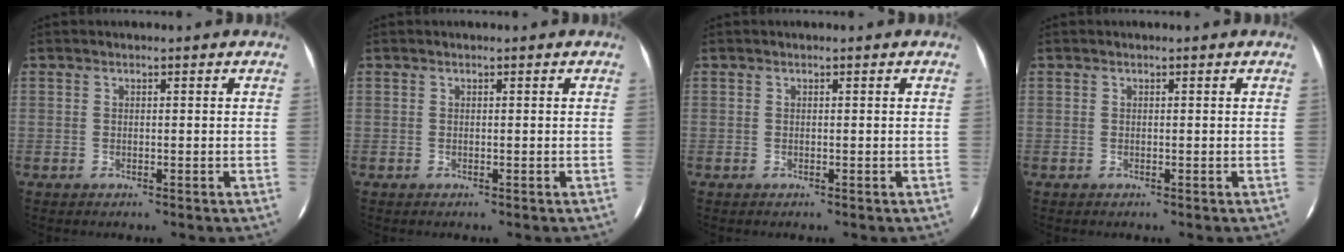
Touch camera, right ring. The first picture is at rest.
{"total": 0.0}
{"total": 0.0}
{"total": 0.0}